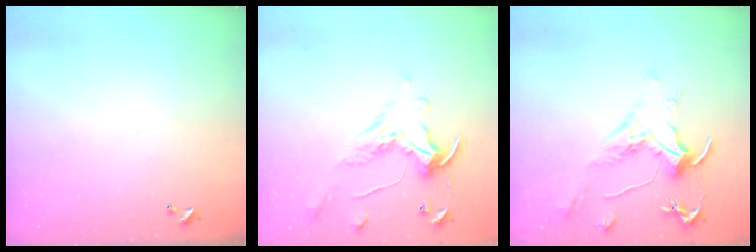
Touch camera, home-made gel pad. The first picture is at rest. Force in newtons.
{"total": 1.1, "press": 0.8, "slide": 0.9}
{"total": 2.1, "press": 2.0, "slide": 0.8}